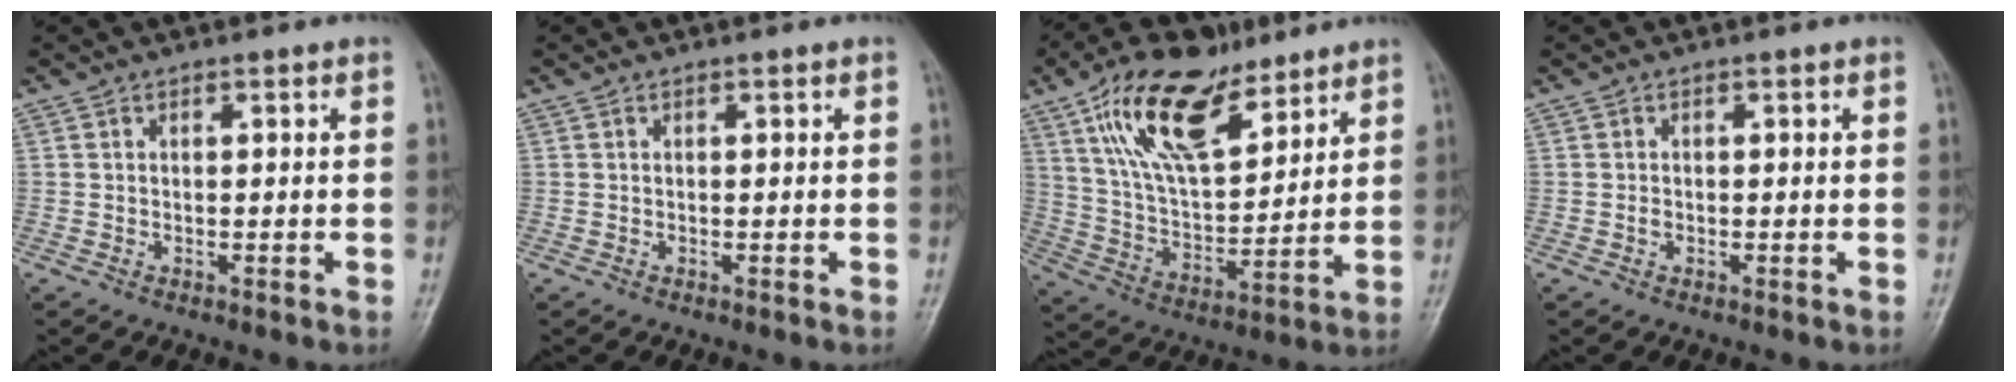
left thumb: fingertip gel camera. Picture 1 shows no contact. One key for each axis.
{"total": 0.0}
{"total": 19.3, "fx": 11.6, "fy": 9.0, "fz": 12.6, "tx": -0.188, "ty": -0.041, "tz": 0.219}
{"total": 1.0, "fx": -0.2, "fy": 0.8, "fz": 0.5, "tx": -0.004, "ty": 0.003, "tz": -0.005}